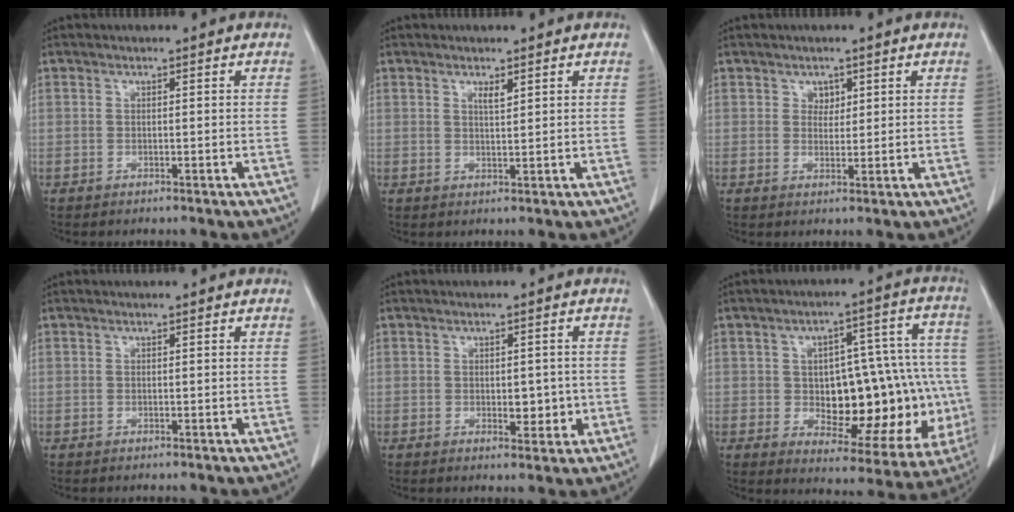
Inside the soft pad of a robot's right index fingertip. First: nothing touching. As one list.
[{"total": 1.5, "force": [1.0, 0.2, 1.1], "torque": [-0.023, -0.004, 0.020]}, {"total": 1.9, "force": [1.1, 1.4, 0.8], "torque": [-0.008, -0.003, 0.019]}, {"total": 0.0}, {"total": 3.7, "force": [-0.4, 2.1, 3.0], "torque": [-0.032, -0.001, 0.001]}, {"total": 22.5, "force": [-2.5, 9.9, 20.1], "torque": [-0.208, 0.047, -0.001]}]